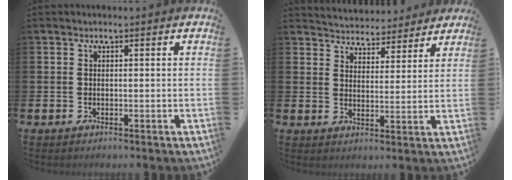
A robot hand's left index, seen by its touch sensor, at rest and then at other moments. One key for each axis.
{"total": 4.5, "fx": 4.4, "fy": 1.1, "fz": -0.4, "tx": -0.009, "ty": -0.037, "tz": 0.075}